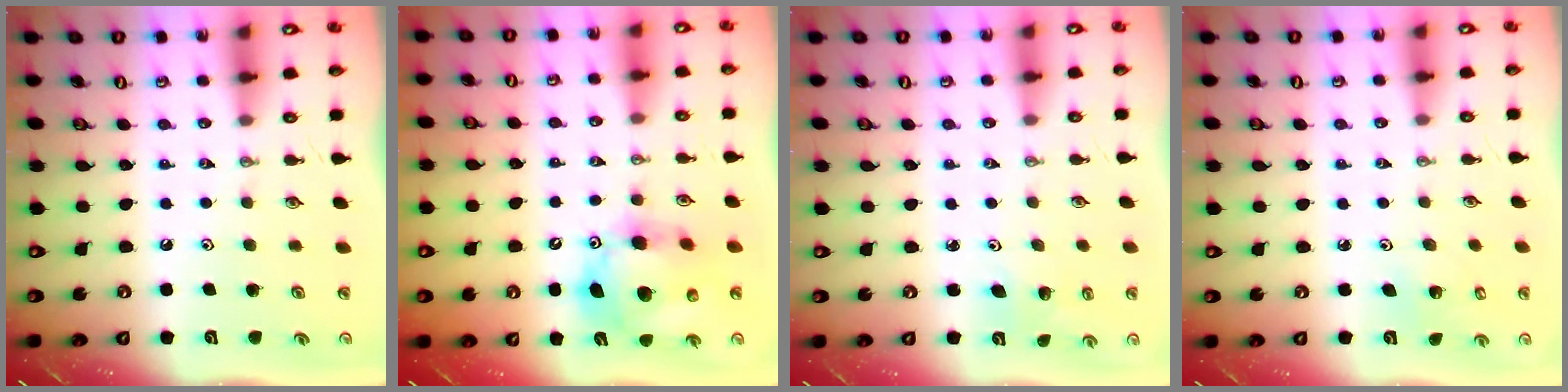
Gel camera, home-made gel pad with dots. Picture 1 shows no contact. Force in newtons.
{"total": 14.4, "press": 14.1, "slide": 2.6}
{"total": 3.0, "press": 2.2, "slide": 2.0}
{"total": 1.9, "press": 1.9, "slide": 0.1}